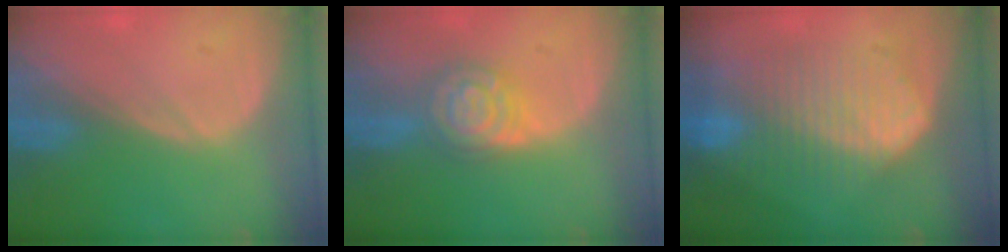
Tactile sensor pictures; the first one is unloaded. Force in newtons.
{"total": 6.6, "press": 6.6, "slide": 0.4}
{"total": 10.0, "press": 10.0, "slide": 0.4}